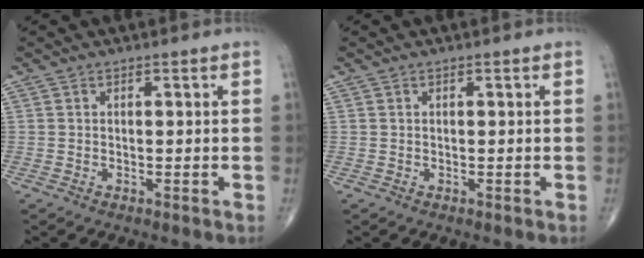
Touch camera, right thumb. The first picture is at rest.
{"total": 0.0}